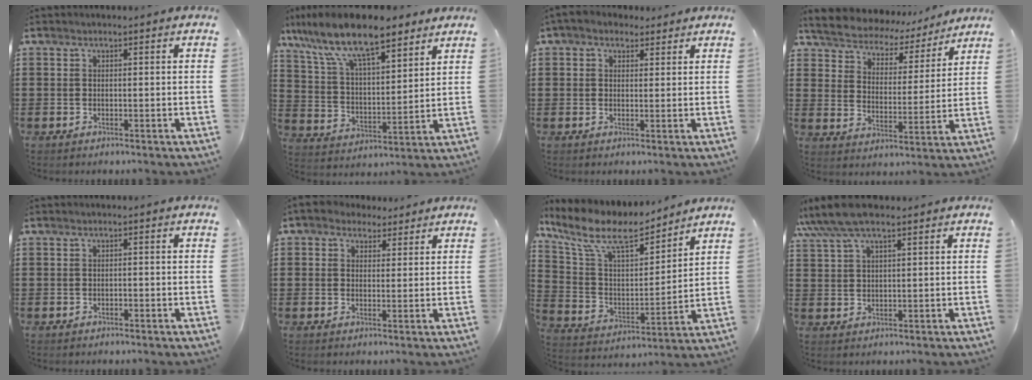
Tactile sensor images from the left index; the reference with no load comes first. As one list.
[{"total": 11.5, "force": [9.0, 2.8, 6.6], "torque": [-0.159, -0.028, 0.158]}, {"total": 2.5, "force": [1.7, 1.5, 0.9], "torque": [-0.024, 0.006, 0.032]}, {"total": 4.6, "force": [4.5, 0.9, 0.1], "torque": [-0.030, -0.034, 0.073]}, {"total": 0.6, "force": [-0.5, 0.2, 0.3], "torque": [-0.009, -0.003, -0.009]}, {"total": 2.9, "force": [2.1, 2.0, 0.4], "torque": [-0.019, 0.010, 0.038]}, {"total": 10.4, "force": [8.0, 3.2, 5.8], "torque": [-0.149, -0.041, 0.136]}, {"total": 6.1, "force": [4.5, 1.3, 3.9], "torque": [-0.086, 0.000, 0.083]}]